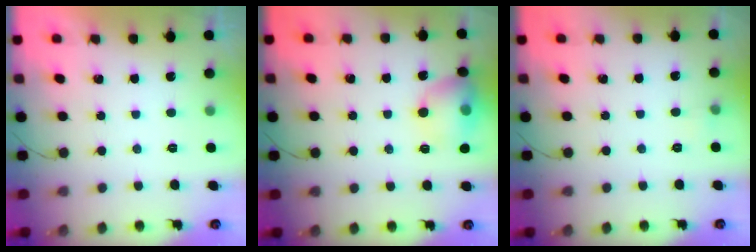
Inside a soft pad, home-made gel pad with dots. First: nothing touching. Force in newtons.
{"total": 12.8, "press": 12.6, "slide": 1.9}
{"total": 2.5, "press": 2.3, "slide": 1.1}